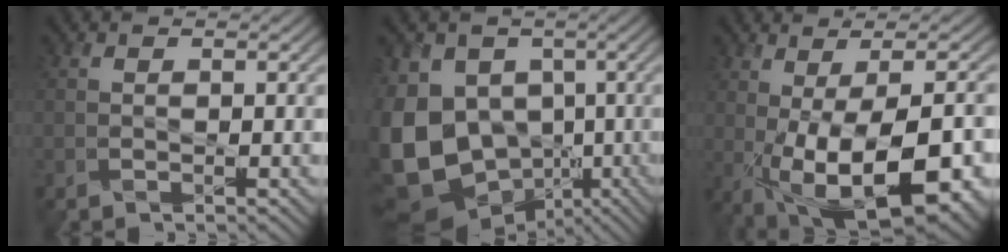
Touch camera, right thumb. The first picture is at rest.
{"total": 17.2, "force": [-3.3, 13.6, 10.0], "torque": [-0.258, -0.034, -0.051]}
{"total": 15.3, "force": [-3.9, 6.6, 13.3], "torque": [-0.193, -0.012, -0.037]}